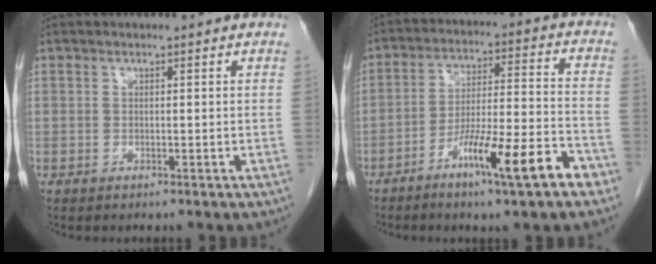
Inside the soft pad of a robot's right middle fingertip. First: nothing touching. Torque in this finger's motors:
{"motor_torque": [1.26, -0.88, 0.28, 0.09]}